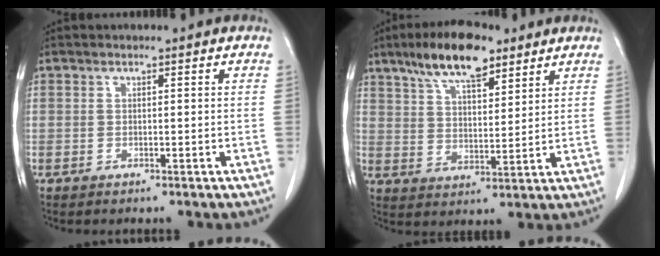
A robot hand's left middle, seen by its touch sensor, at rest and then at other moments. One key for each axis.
{"total": 11.3, "fx": 7.9, "fy": 3.3, "fz": 7.3, "tx": -0.133, "ty": 0.010, "tz": 0.141}